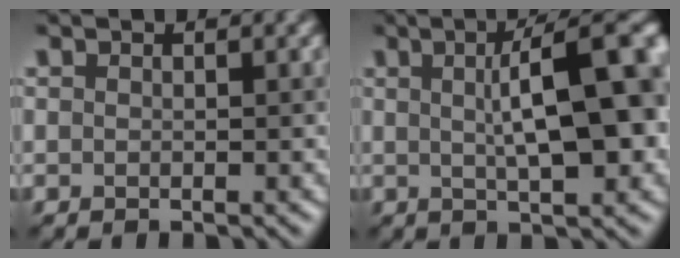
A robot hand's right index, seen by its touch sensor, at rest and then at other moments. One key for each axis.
{"total": 11.0, "fx": 1.7, "fy": 3.1, "fz": 10.5, "tx": -0.114, "ty": 0.021, "tz": 0.027}